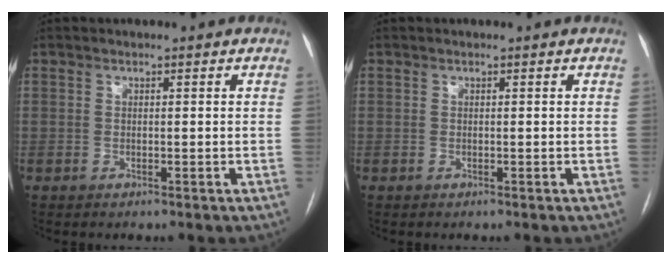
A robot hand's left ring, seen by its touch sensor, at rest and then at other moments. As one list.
[{"total": 0.0}]